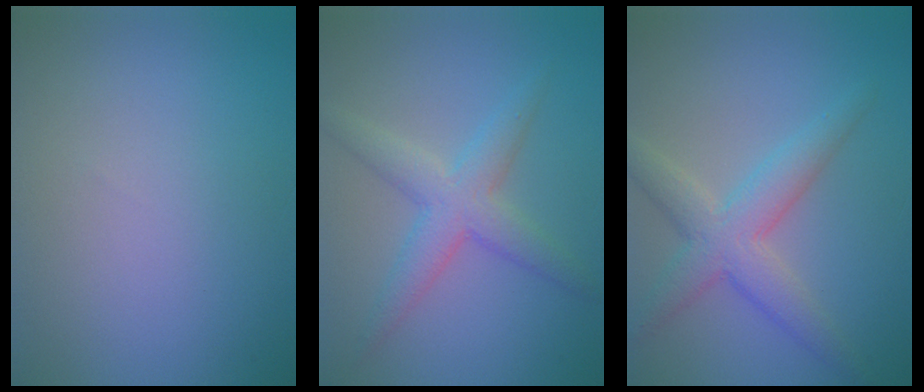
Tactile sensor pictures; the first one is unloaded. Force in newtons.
{"total": 4.1, "press": 4.1, "slide": 0.1}
{"total": 4.6, "press": 4.6, "slide": 0.1}